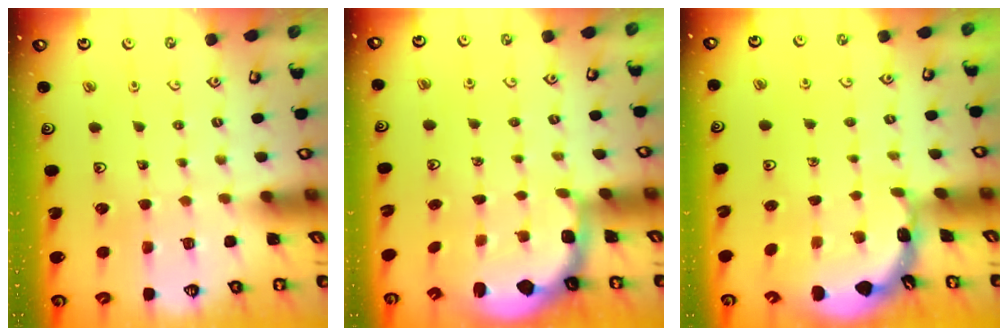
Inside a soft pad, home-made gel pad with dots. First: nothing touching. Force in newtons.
{"total": 2.5, "press": 1.1, "slide": 2.2}
{"total": 1.6, "press": 1.6, "slide": 0.1}